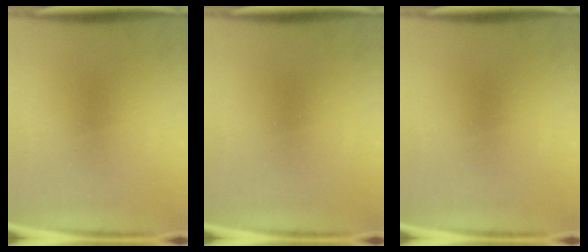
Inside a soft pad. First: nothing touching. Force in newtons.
{"total": 0.0}
{"total": 0.0}